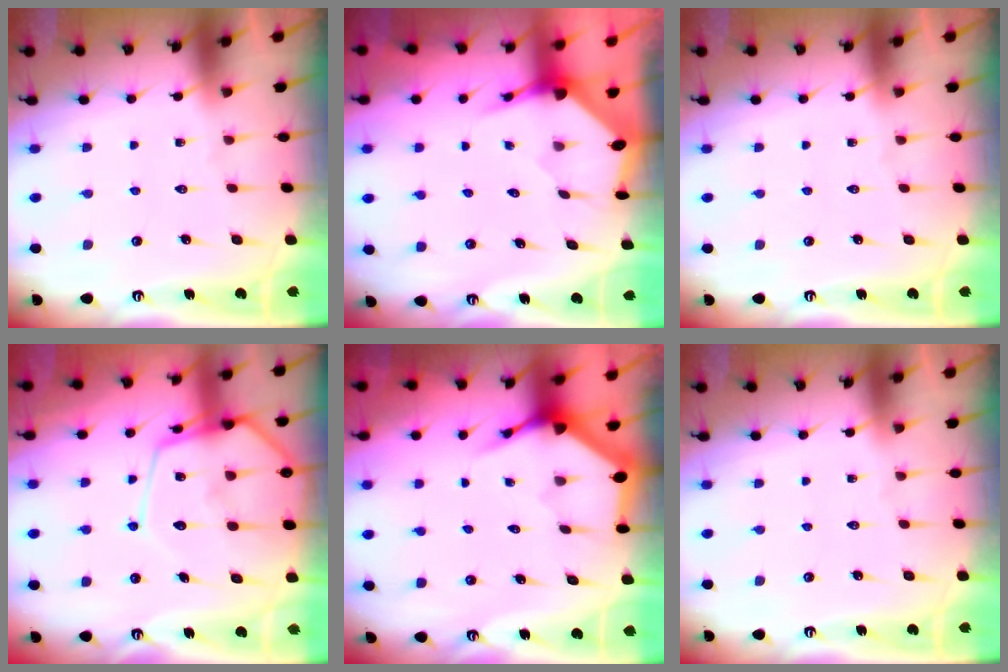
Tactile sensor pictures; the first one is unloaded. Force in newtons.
{"total": 3.7, "press": 3.6, "slide": 0.5}
{"total": 0.0}
{"total": 16.6, "press": 16.5, "slide": 1.5}
{"total": 3.7, "press": 3.6, "slide": 0.5}
{"total": 0.0}